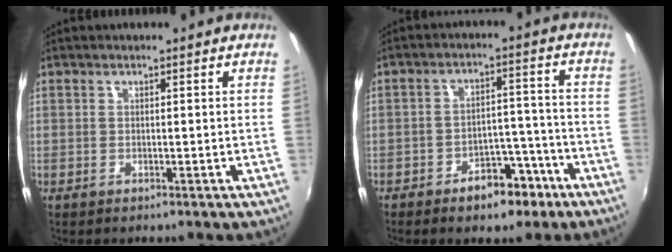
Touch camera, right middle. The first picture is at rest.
{"total": 8.2, "force": [-5.6, 4.5, 4.0], "torque": [-0.066, 0.024, -0.067]}